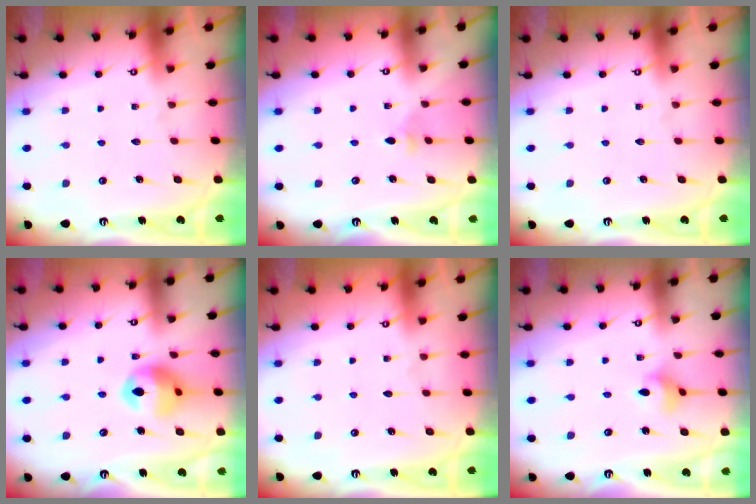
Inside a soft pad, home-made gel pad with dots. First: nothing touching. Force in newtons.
{"total": 2.5, "press": 2.4, "slide": 0.6}
{"total": 0.0}
{"total": 12.5, "press": 12.4, "slide": 1.5}
{"total": 0.0}
{"total": 3.9, "press": 3.8, "slide": 0.8}